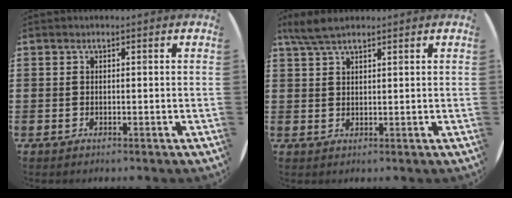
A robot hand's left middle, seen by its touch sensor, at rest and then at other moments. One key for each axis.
{"total": 3.7, "fx": 2.9, "fy": 0.8, "fz": 2.1, "tx": -0.046, "ty": 0.004, "tz": 0.054}